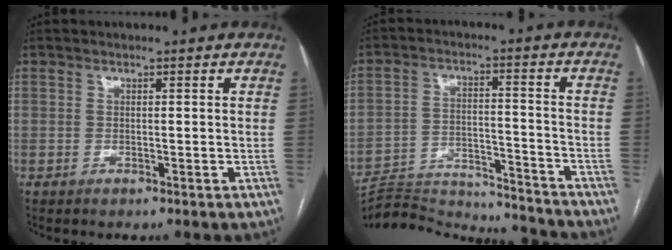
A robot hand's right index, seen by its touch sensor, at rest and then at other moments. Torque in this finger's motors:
{"motor_torque": [-2.02, -0.12, -0.71, -0.21]}